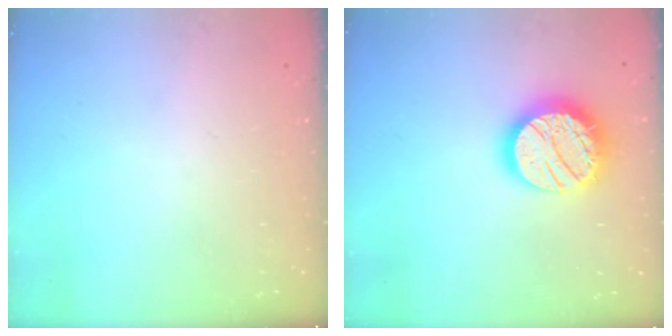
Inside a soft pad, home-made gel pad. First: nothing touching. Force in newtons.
{"total": 18.8, "press": 18.7, "slide": 1.5}